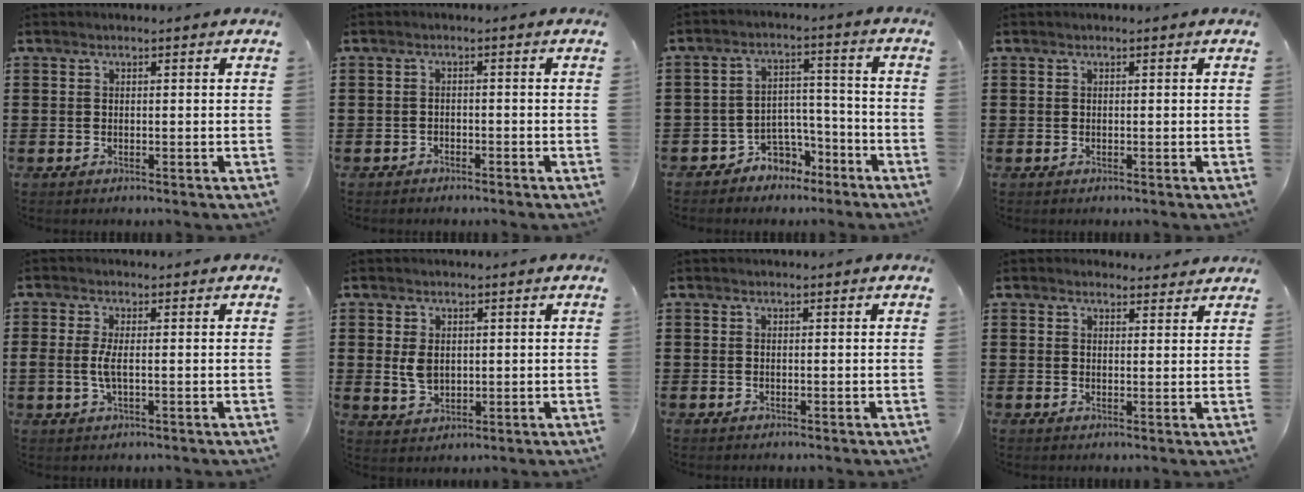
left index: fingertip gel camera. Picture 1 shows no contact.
{"total": 1.5, "force": [-1.5, 0.3, -0.1], "torque": [-0.005, 0.002, -0.035]}
{"total": 5.0, "force": [-4.1, 2.8, 0.8], "torque": [-0.024, 0.014, -0.081]}
{"total": 0.0}
{"total": 3.1, "force": [-0.3, 1.1, 2.9], "torque": [-0.076, -0.005, -0.012]}
{"total": 4.0, "force": [0.6, 2.7, 2.8], "torque": [-0.068, 0.004, 0.010]}
{"total": 0.0}
{"total": 2.1, "force": [2.0, 0.8, 0.1], "torque": [-0.001, -0.001, 0.036]}